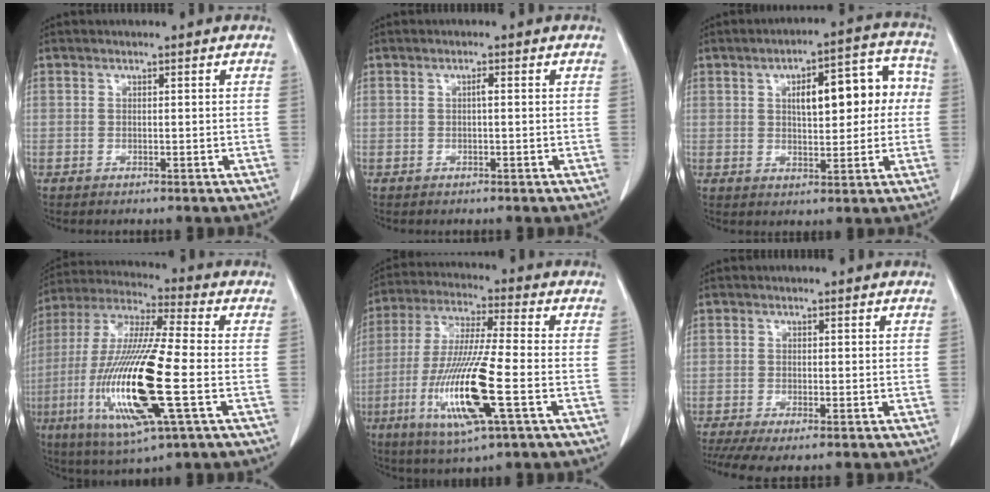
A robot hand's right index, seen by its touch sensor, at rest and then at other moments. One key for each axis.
{"total": 0.8, "fx": 0.0, "fy": 0.0, "fz": 0.8, "tx": -0.015, "ty": 0.000, "tz": 0.000}
{"total": 11.7, "fx": 1.8, "fy": 4.4, "fz": 10.7, "tx": -0.141, "ty": 0.040, "tz": 0.029}
{"total": 20.4, "fx": -4.6, "fy": 1.8, "fz": 19.8, "tx": -0.423, "ty": -0.023, "tz": -0.084}
{"total": 14.8, "fx": -4.7, "fy": 0.4, "fz": 14.0, "tx": -0.289, "ty": -0.022, "tz": -0.090}
{"total": 5.4, "fx": -3.8, "fy": 0.9, "fz": 3.7, "tx": -0.067, "ty": -0.012, "tz": -0.066}